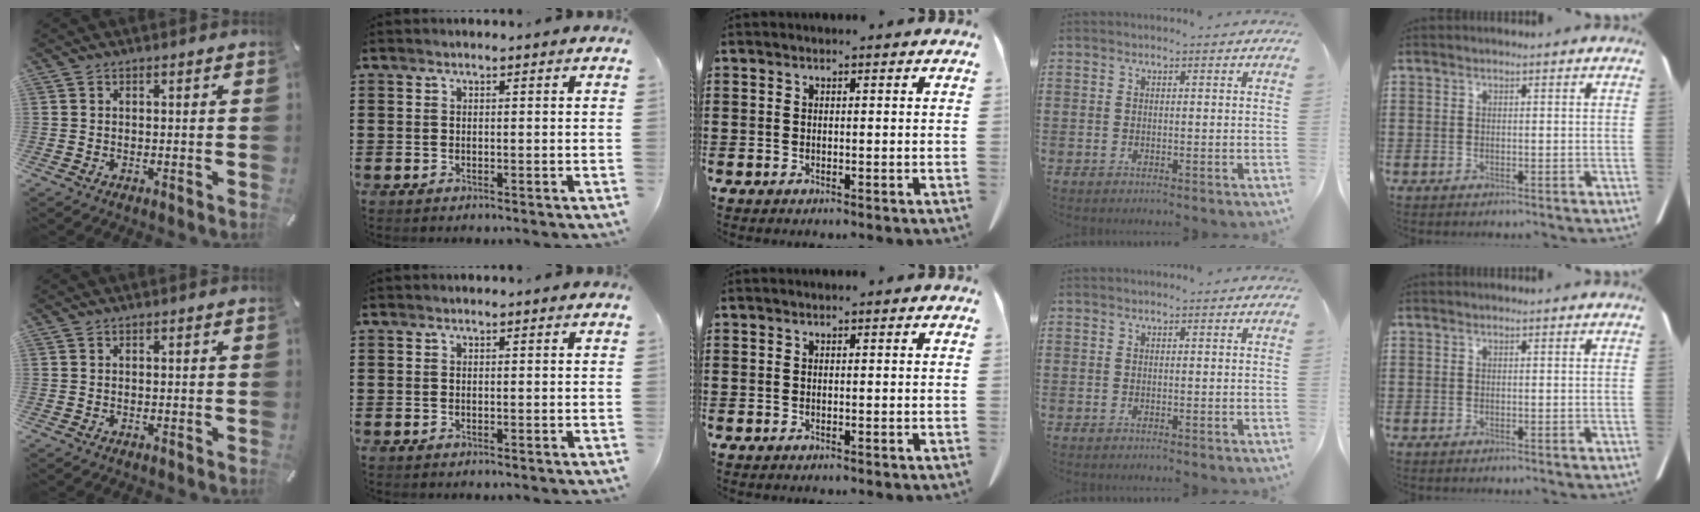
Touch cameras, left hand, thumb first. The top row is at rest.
{}